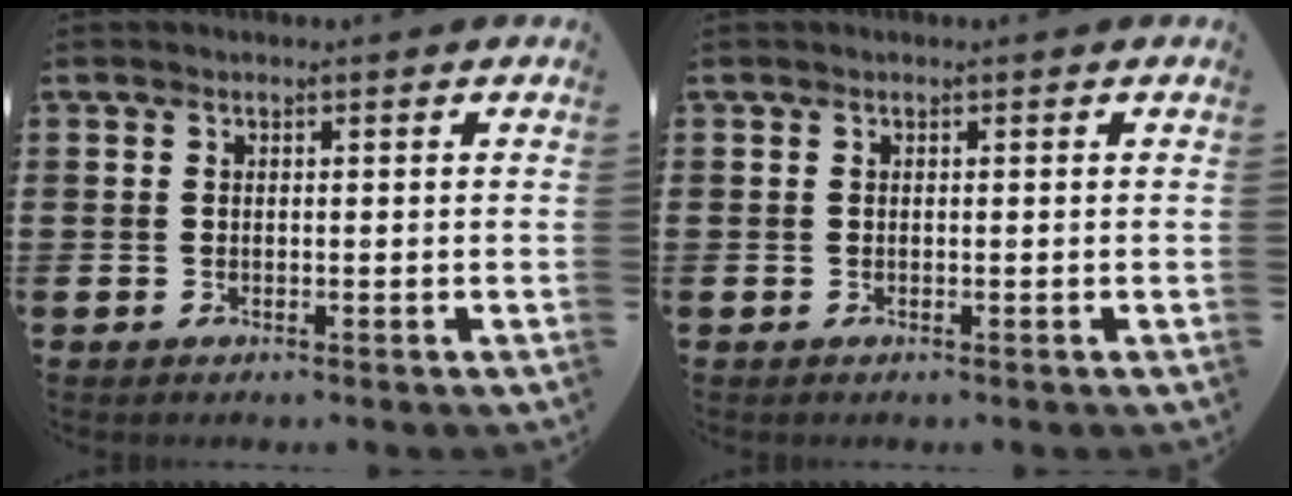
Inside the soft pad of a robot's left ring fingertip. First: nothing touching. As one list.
[{"total": 0.0}]